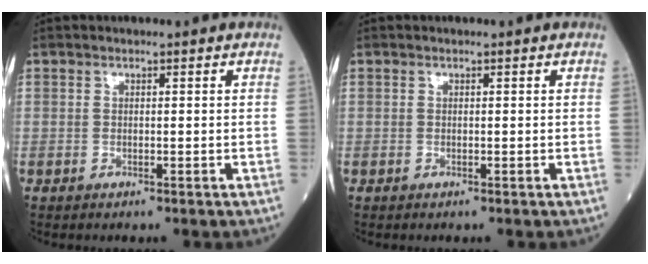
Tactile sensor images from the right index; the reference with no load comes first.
{"total": 0.0}